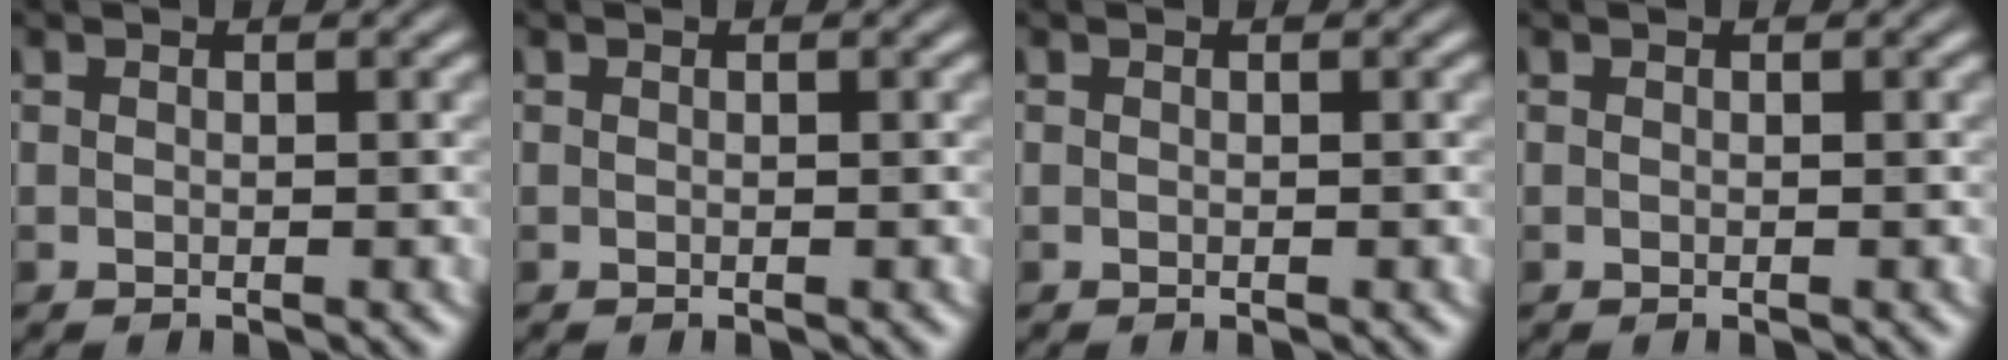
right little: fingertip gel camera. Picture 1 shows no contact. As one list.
[{"total": 0.0}, {"total": 0.0}, {"total": 0.0}]